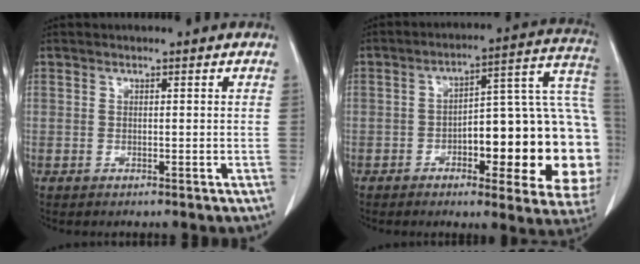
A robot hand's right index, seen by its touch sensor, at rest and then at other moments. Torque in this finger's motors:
{"motor_torque": [0.77, -0.07, 0.73, 0.08]}